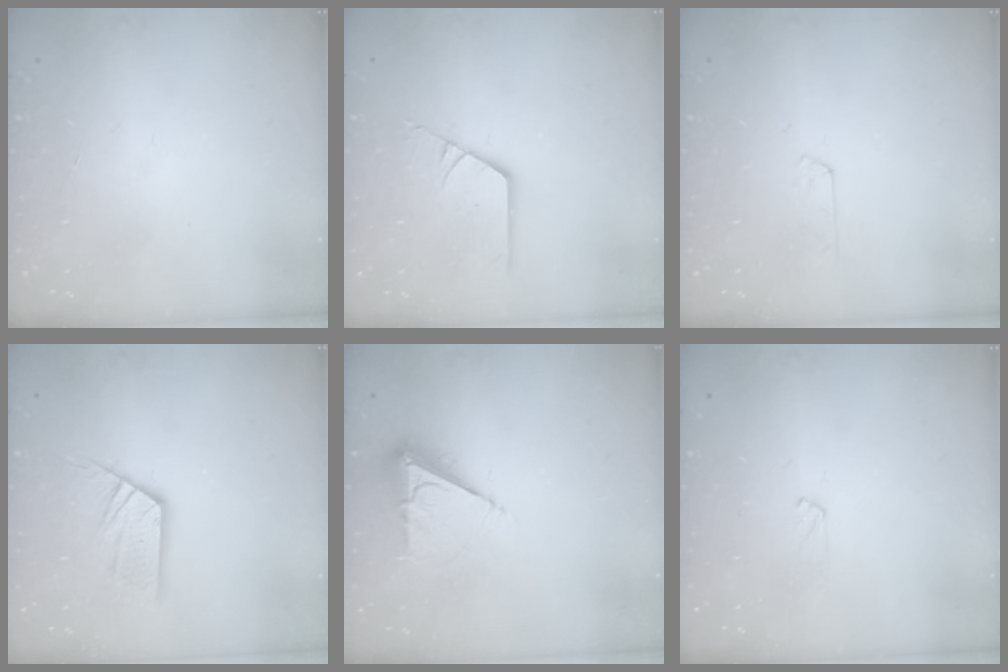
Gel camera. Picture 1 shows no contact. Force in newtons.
{"total": 4.5, "press": 4.4, "slide": 0.5}
{"total": 2.9, "press": 2.9, "slide": 0.3}
{"total": 10.5, "press": 10.4, "slide": 1.0}
{"total": 7.9, "press": 7.9, "slide": 0.3}
{"total": 3.4, "press": 3.4, "slide": 0.4}